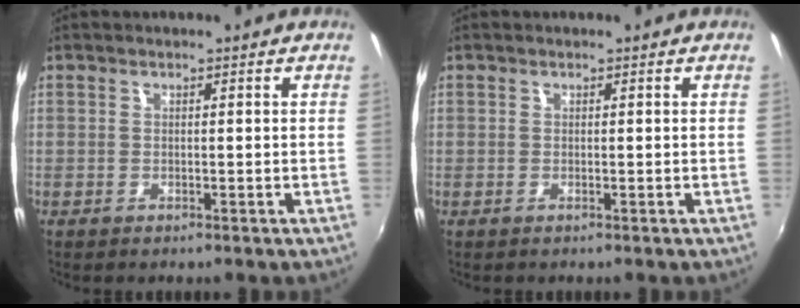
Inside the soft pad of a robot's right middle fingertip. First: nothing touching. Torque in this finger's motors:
{"motor_torque": [-0.89, 0.21, -0.42, -0.15]}